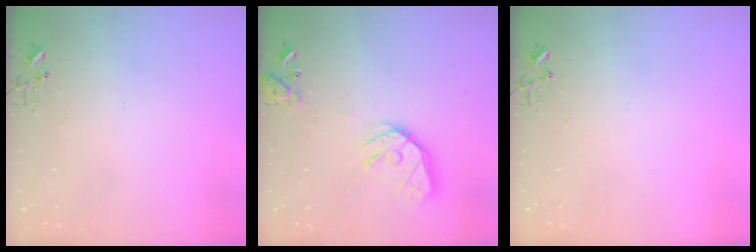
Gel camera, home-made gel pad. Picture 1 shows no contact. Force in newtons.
{"total": 15.4, "press": 15.3, "slide": 2.1}
{"total": 0.0}